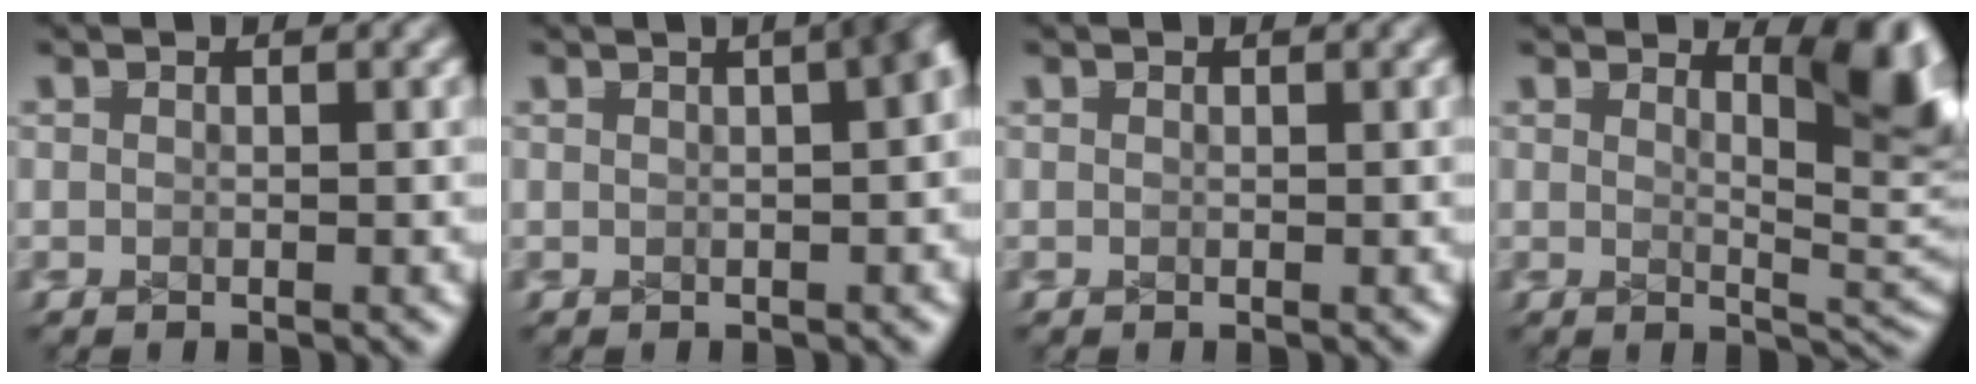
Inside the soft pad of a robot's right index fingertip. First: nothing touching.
{"total": 2.6, "force": [0.3, 1.1, 2.3], "torque": [-0.009, 0.013, 0.001]}
{"total": 0.0}
{"total": 6.1, "force": [1.9, 1.4, 5.6], "torque": [-0.031, -0.001, 0.034]}